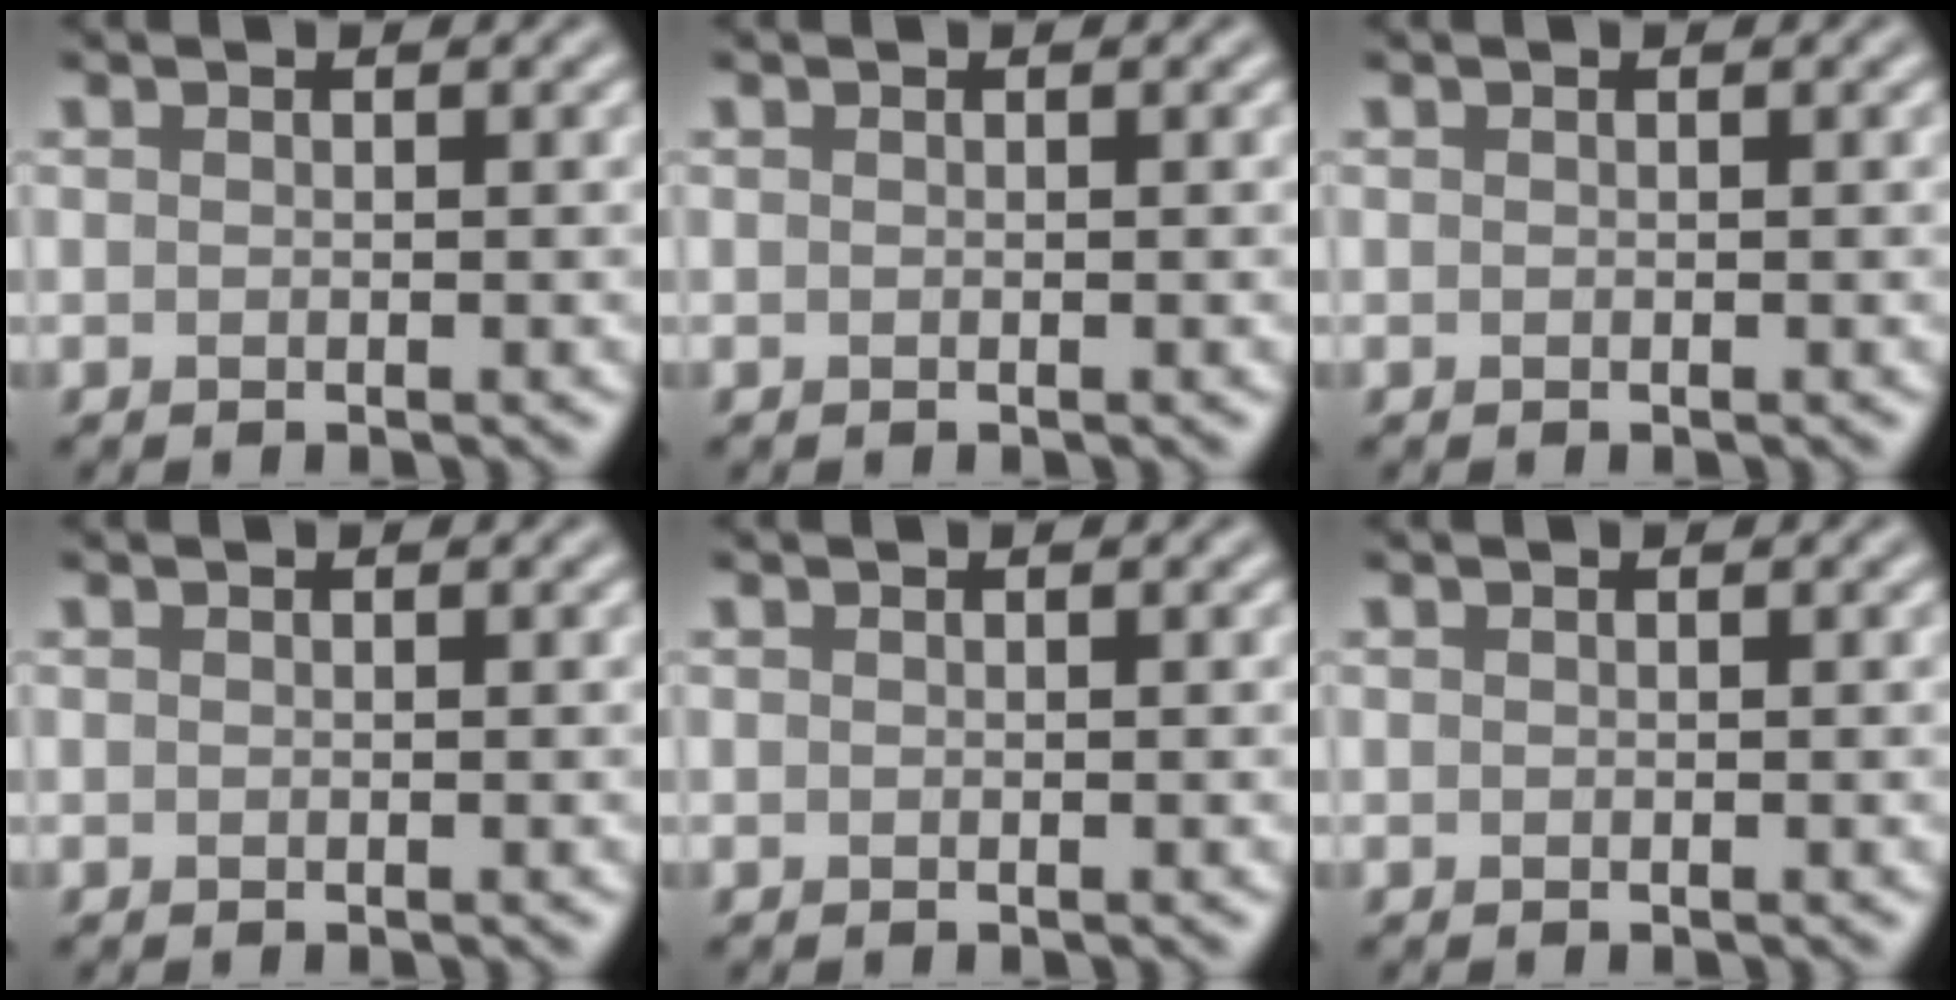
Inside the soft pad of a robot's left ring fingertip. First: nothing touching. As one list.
[{"total": 0.0}, {"total": 0.0}, {"total": 0.0}, {"total": 0.0}, {"total": 0.0}]